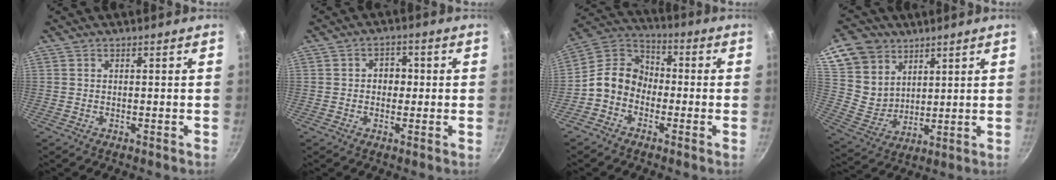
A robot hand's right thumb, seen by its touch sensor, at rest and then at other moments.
{"total": 3.8, "force": [0.1, 3.1, 2.2], "torque": [-0.007, 0.008, -0.002]}
{"total": 9.9, "force": [-2.8, 8.0, 5.1], "torque": [-0.054, 0.047, -0.081]}
{"total": 12.9, "force": [7.2, 9.7, 4.6], "torque": [-0.057, -0.025, 0.147]}